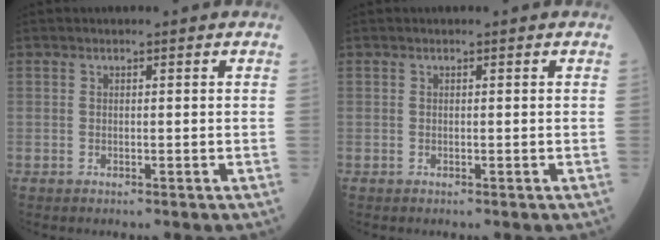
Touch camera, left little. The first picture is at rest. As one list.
[{"total": 0.0}]